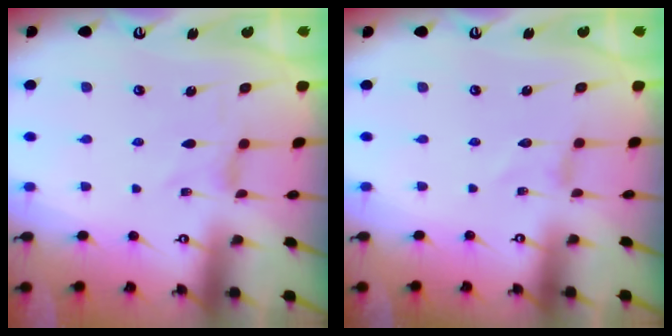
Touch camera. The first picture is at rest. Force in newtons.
{"total": 0.0}